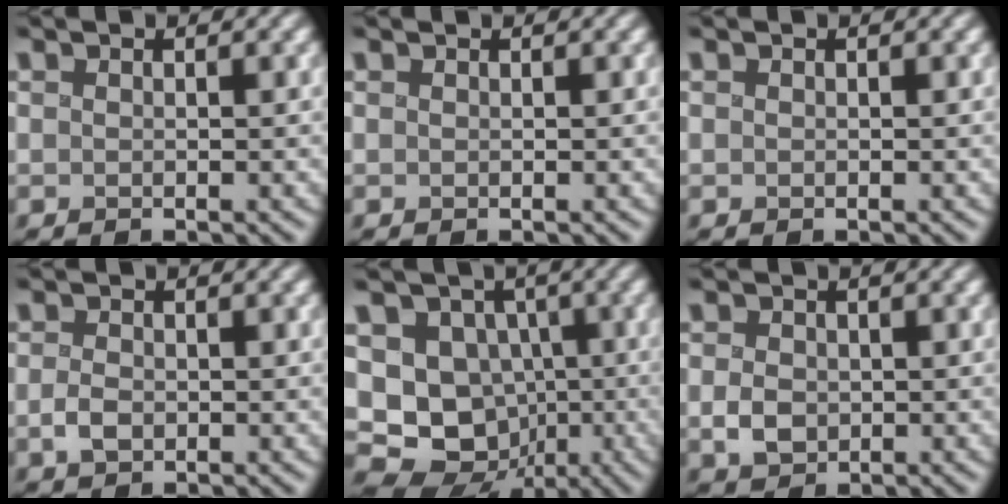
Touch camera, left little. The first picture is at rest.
{"total": 0.0}
{"total": 0.0}
{"total": 1.8, "force": [-0.7, 1.3, 1.0], "torque": [-0.020, 0.001, -0.013]}
{"total": 11.2, "force": [-2.5, 9.3, 5.8], "torque": [-0.089, -0.007, -0.061]}
{"total": 2.4, "force": [-0.5, 2.0, 1.2], "torque": [-0.027, -0.004, -0.009]}